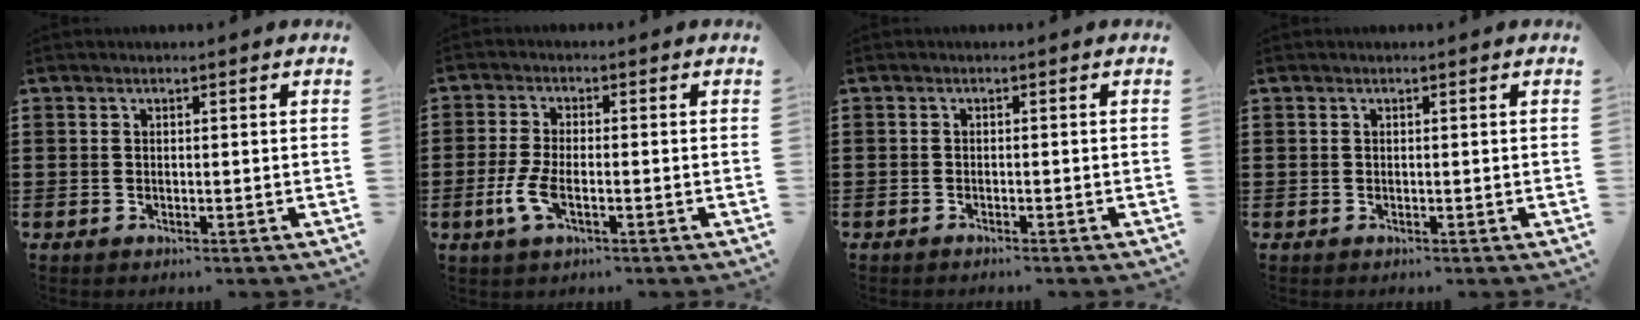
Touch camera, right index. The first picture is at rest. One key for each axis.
{"total": 4.3, "fx": -1.5, "fy": 1.4, "fz": 3.8, "tx": -0.091, "ty": -0.009, "tz": -0.033}
{"total": 0.8, "fx": -0.8, "fy": -0.2, "fz": 0.2, "tx": -0.006, "ty": -0.006, "tz": -0.014}
{"total": 0.0}